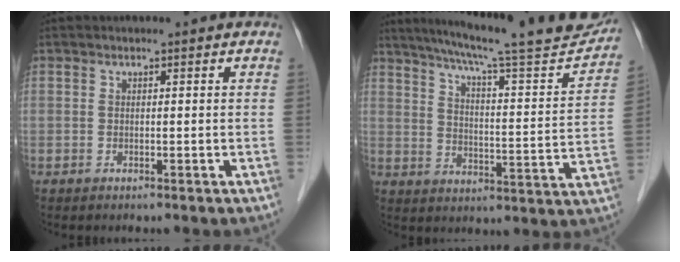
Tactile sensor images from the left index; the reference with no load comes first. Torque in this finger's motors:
{"motor_torque": [0.10, -0.14, 0.12, 0.08]}